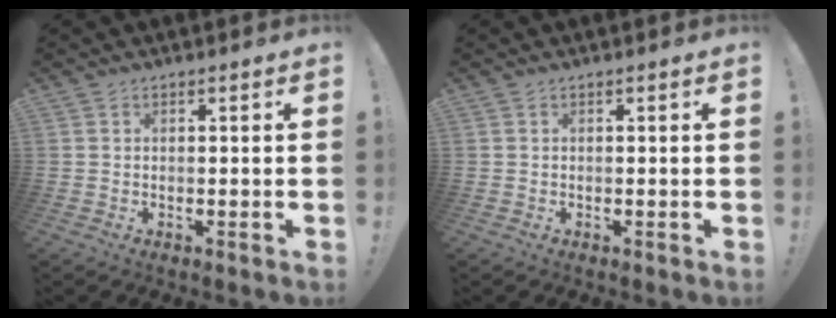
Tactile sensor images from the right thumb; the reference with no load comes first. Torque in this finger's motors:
{"motor_torque": [0.00, 0.00, 0.00, 0.00, 0.00]}